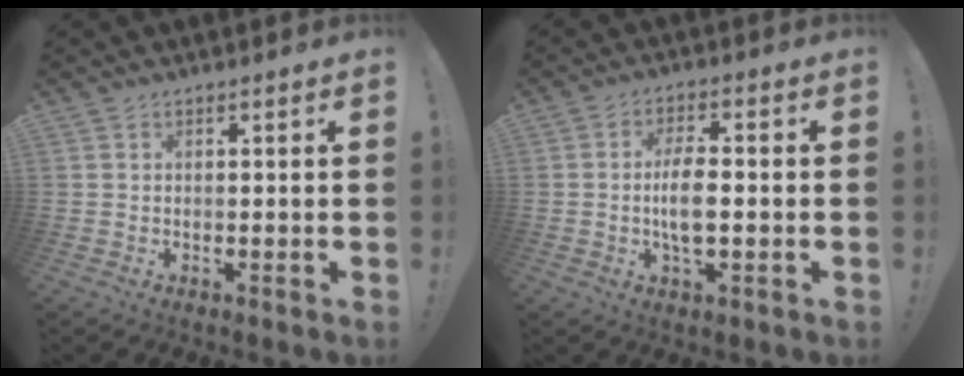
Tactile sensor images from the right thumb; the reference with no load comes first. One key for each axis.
{"total": 7.6, "fx": -1.1, "fy": 2.9, "fz": 6.9, "tx": -0.141, "ty": -0.001, "tz": -0.025}